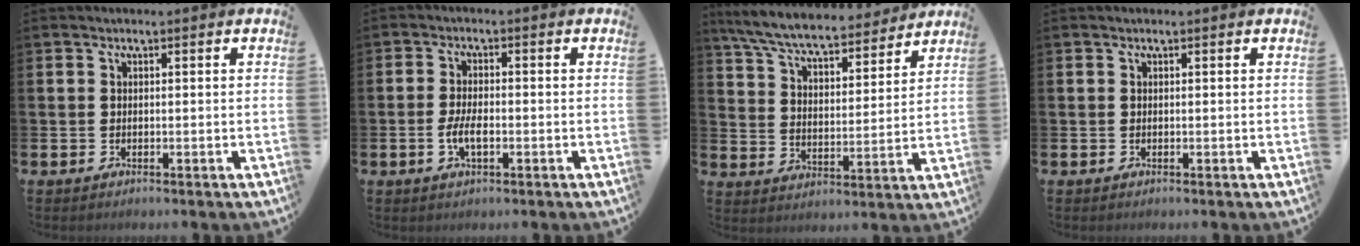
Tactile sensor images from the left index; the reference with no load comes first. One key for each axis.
{"total": 3.3, "fx": -0.9, "fy": 1.4, "fz": 2.9, "tx": -0.058, "ty": 0.001, "tz": -0.018}
{"total": 7.8, "fx": 7.2, "fy": 1.3, "fz": 2.7, "tx": -0.089, "ty": -0.048, "tz": 0.126}
{"total": 0.0}